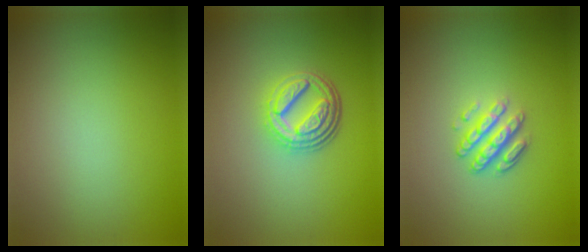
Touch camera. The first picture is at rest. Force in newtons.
{"total": 4.7, "press": 3.5, "slide": 3.2}
{"total": 3.2, "press": 2.4, "slide": 2.1}